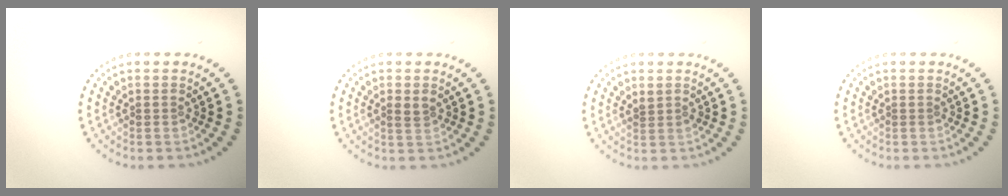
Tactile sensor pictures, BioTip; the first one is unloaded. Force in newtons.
{"total": 1.1, "press": 1.0, "slide": 0.3}
{"total": 0.7, "press": 0.7, "slide": 0.3}
{"total": 0.0}